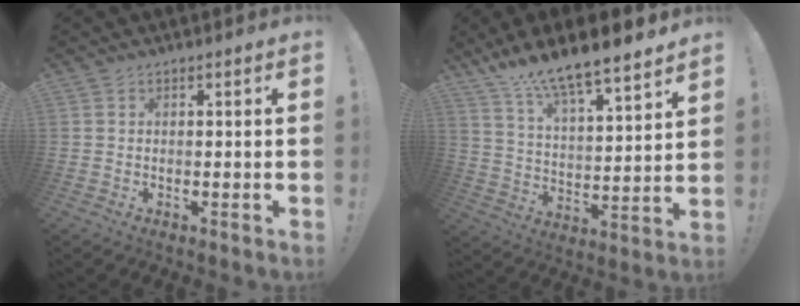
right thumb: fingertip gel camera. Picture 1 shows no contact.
{"total": 12.0, "force": [11.0, 1.2, 4.7], "torque": [-0.101, -0.095, 0.191]}